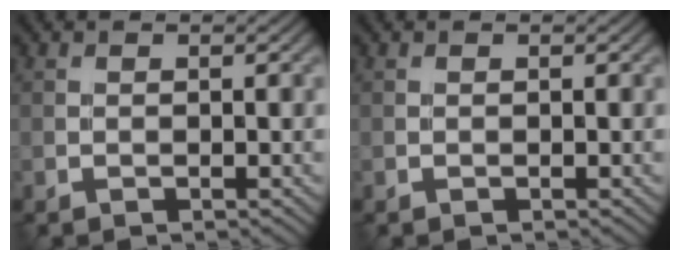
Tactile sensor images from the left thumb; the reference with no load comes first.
{"total": 0.0}